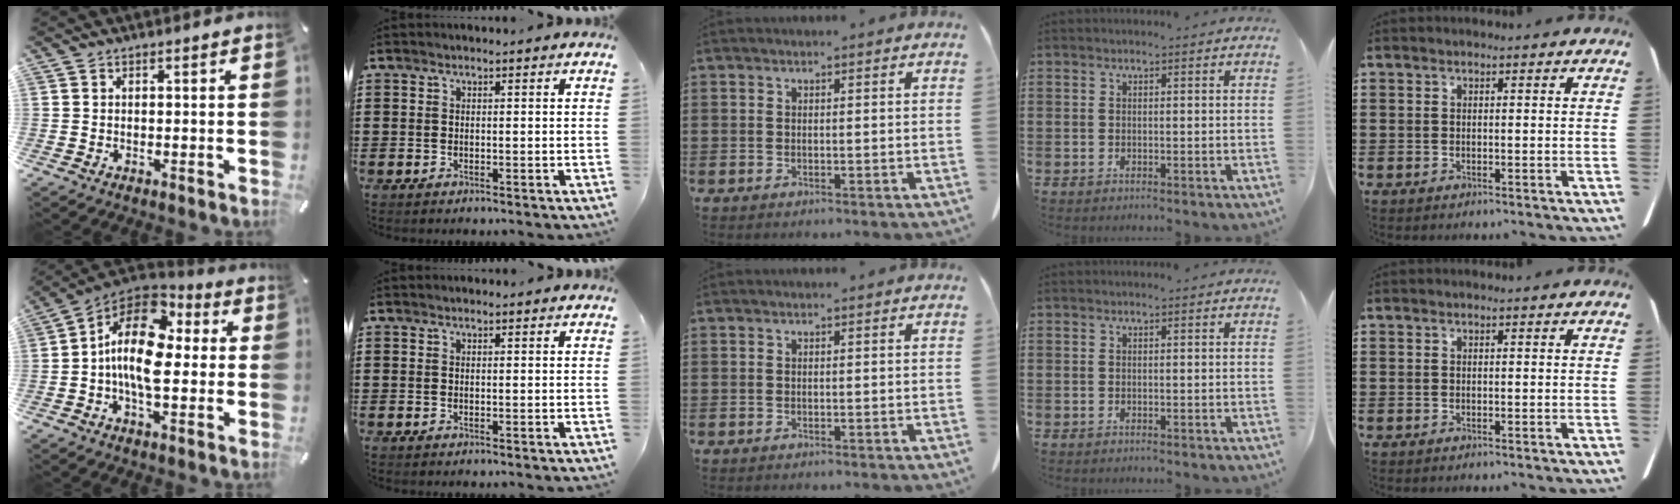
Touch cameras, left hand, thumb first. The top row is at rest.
{"thumb": {"total": 16.2, "force": [0.5, 9.7, 12.9], "torque": [-0.252, -0.003, 0.004]}, "index": {"total": 0.6, "force": [0.5, 0.1, 0.3], "torque": [-0.006, 0.002, 0.009]}}